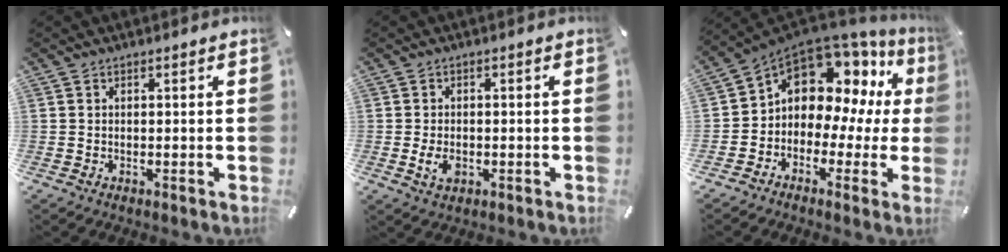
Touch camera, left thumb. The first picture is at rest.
{"total": 3.4, "force": [-0.9, 2.1, 2.5], "torque": [-0.064, -0.004, -0.019]}
{"total": 11.0, "force": [5.9, 7.9, 4.9], "torque": [-0.084, -0.055, 0.106]}